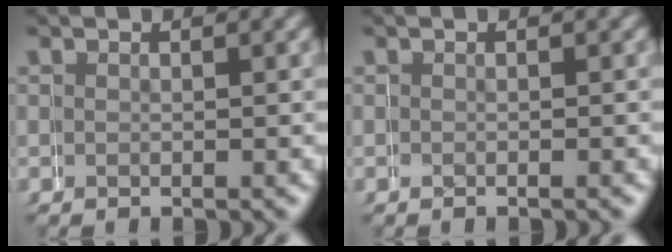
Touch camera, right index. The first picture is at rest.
{"total": 0.5, "force": [0.0, -0.5, -0.3], "torque": [0.007, 0.002, -0.001]}